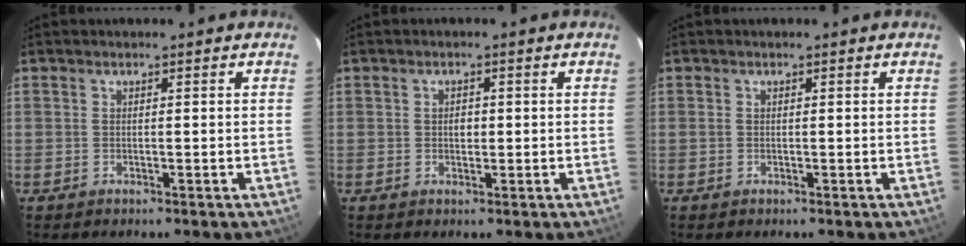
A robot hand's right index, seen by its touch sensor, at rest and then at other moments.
{"total": 1.4, "force": [0.0, 1.2, 0.8], "torque": [-0.014, 0.005, -0.001]}
{"total": 0.0}